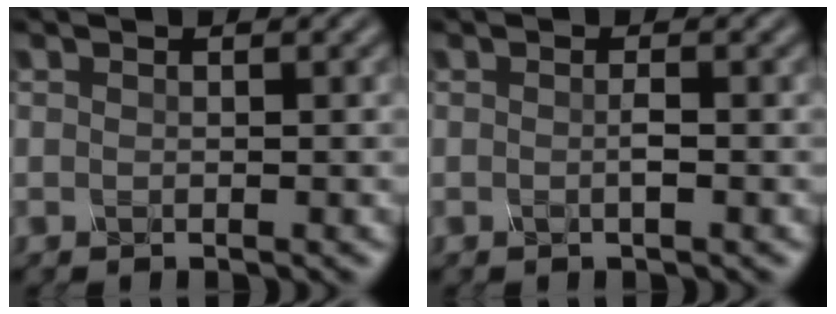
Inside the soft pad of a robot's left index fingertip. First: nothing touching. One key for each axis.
{"total": 0.5, "fx": -0.1, "fy": -0.4, "fz": 0.4, "tx": -0.018, "ty": 0.001, "tz": 0.003}